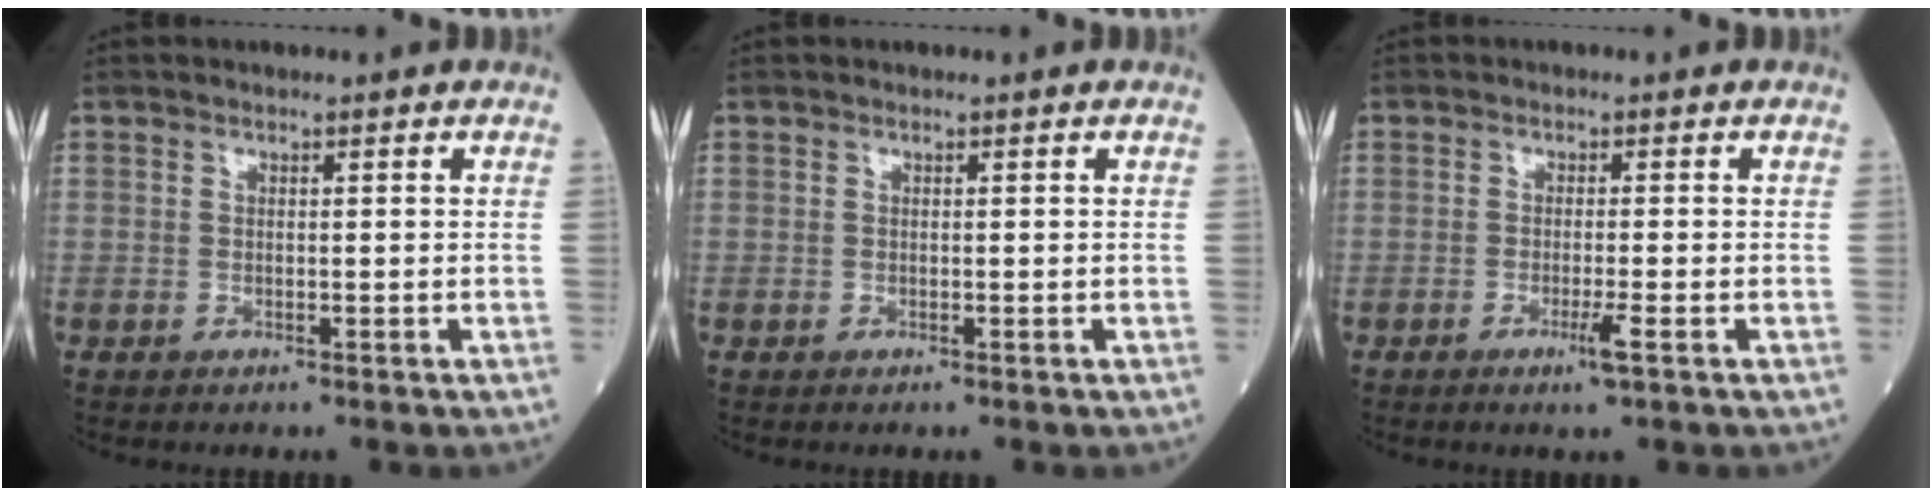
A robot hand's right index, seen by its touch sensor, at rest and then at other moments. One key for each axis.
{"total": 0.0}
{"total": 2.5, "fx": -1.3, "fy": -0.4, "fz": 2.0, "tx": -0.038, "ty": -0.007, "tz": -0.025}